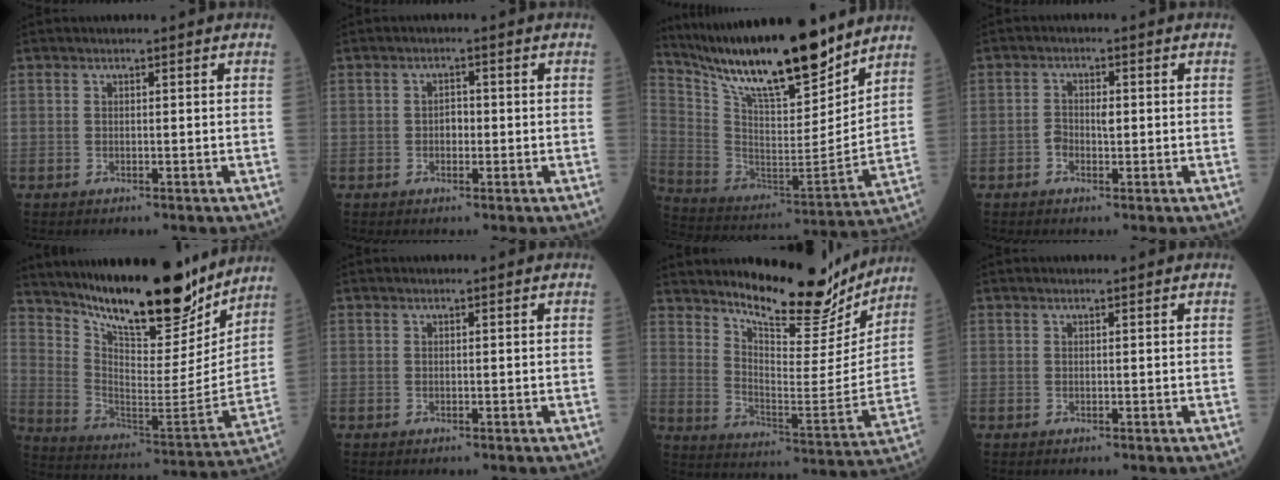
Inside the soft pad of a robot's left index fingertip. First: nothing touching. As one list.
[{"total": 1.7, "force": [-0.3, 1.1, 1.2], "torque": [-0.016, 0.005, -0.006]}, {"total": 22.8, "force": [18.7, 3.7, 12.5], "torque": [-0.230, -0.017, 0.325]}, {"total": 2.4, "force": [-0.3, 1.3, 2.0], "torque": [-0.037, 0.008, -0.006]}, {"total": 22.6, "force": [19.1, 4.8, 11.0], "torque": [-0.186, -0.034, 0.301]}, {"total": 0.0}, {"total": 17.5, "force": [15.5, 3.7, 7.1], "torque": [-0.108, -0.042, 0.225]}, {"total": 0.9, "force": [0.8, 0.0, 0.4], "torque": [-0.009, 0.009, 0.015]}]